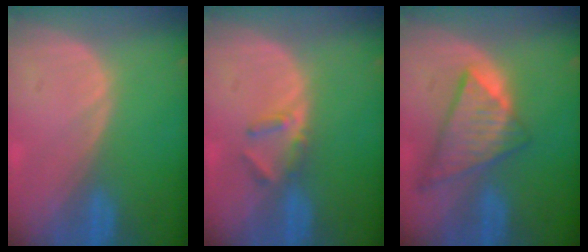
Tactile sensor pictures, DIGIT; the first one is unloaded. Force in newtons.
{"total": 2.9, "press": 2.6, "slide": 1.1}
{"total": 8.9, "press": 7.7, "slide": 4.4}